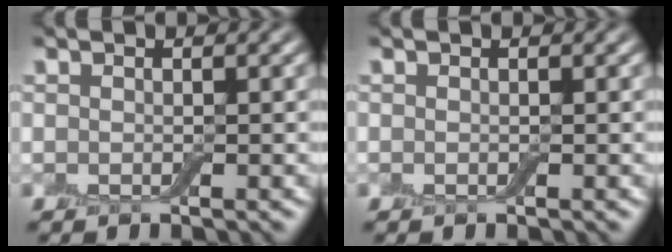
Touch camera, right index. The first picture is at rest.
{"total": 0.0}